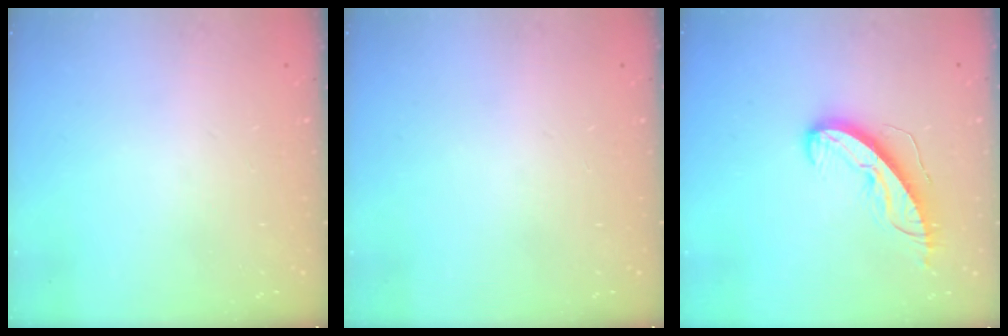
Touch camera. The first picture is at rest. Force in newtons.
{"total": 0.0}
{"total": 9.7, "press": 9.6, "slide": 0.5}